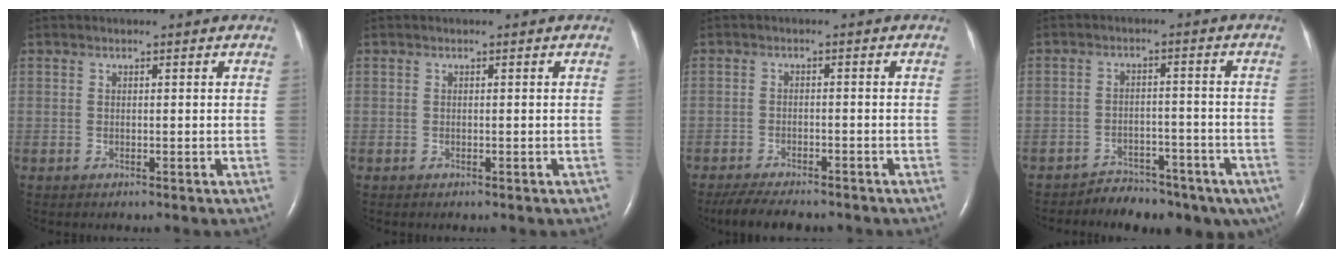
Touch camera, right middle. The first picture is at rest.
{"total": 1.0, "force": [-0.7, 0.4, 0.5], "torque": [-0.006, -0.001, -0.006]}
{"total": 8.5, "force": [-7.3, 2.0, 3.9], "torque": [-0.063, -0.014, -0.109]}
{"total": 9.9, "force": [-7.8, 5.2, 3.2], "torque": [-0.030, 0.022, -0.101]}